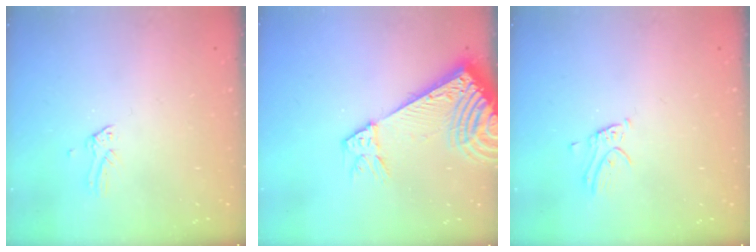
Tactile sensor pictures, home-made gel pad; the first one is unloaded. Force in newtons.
{"total": 14.3, "press": 14.2, "slide": 2.1}
{"total": 2.9, "press": 2.9, "slide": 0.2}